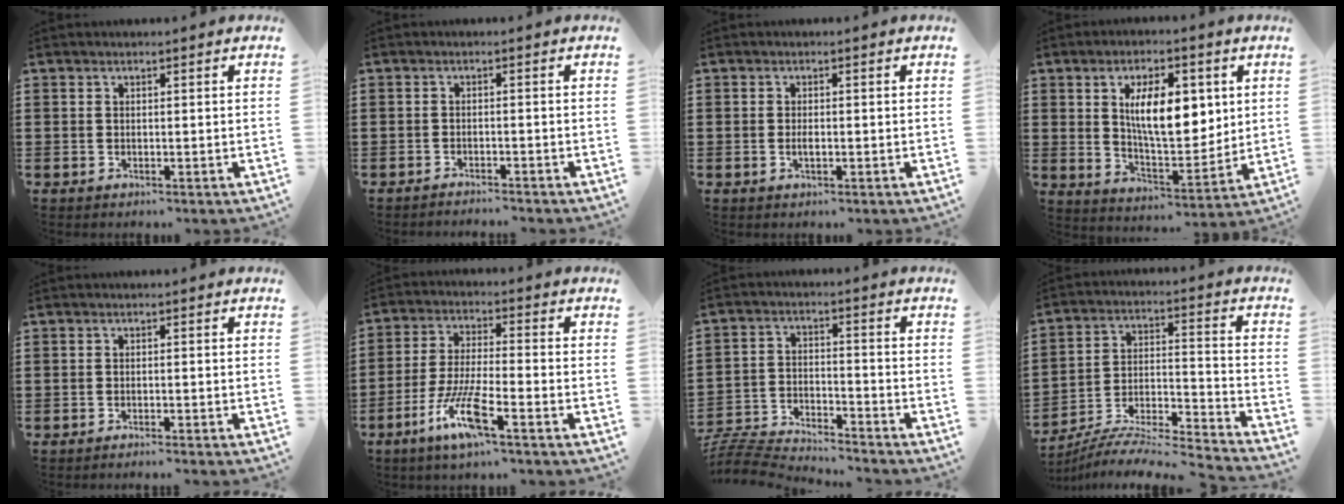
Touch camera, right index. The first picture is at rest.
{"total": 1.5, "force": [-1.5, -0.2, 0.0], "torque": [-0.003, 0.001, -0.031]}
{"total": 1.3, "force": [-0.2, 0.5, 1.2], "torque": [-0.023, -0.001, -0.004]}
{"total": 10.8, "force": [3.3, 5.0, 9.0], "torque": [-0.151, -0.003, 0.057]}
{"total": 1.2, "force": [-1.1, -0.4, 0.3], "torque": [-0.005, -0.001, -0.022]}
{"total": 8.8, "force": [-5.1, 1.0, 7.0], "torque": [-0.167, -0.014, -0.102]}
{"total": 6.8, "force": [-6.7, 0.2, 0.6], "torque": [-0.031, -0.005, -0.141]}
{"total": 6.1, "force": [-5.8, 0.1, 1.7], "torque": [-0.036, -0.017, -0.122]}